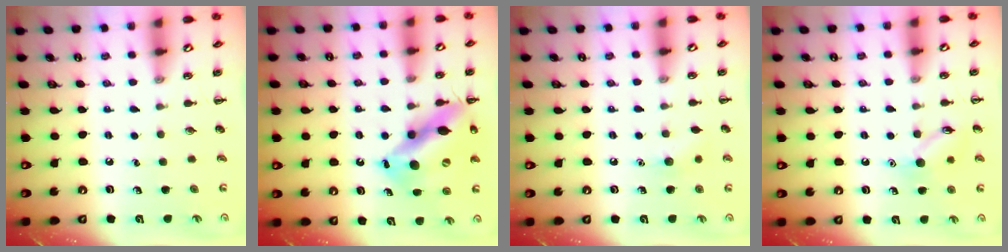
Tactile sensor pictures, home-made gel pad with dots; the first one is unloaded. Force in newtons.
{"total": 16.2, "press": 15.8, "slide": 3.6}
{"total": 6.5, "press": 6.3, "slide": 1.8}
{"total": 9.5, "press": 9.4, "slide": 0.6}